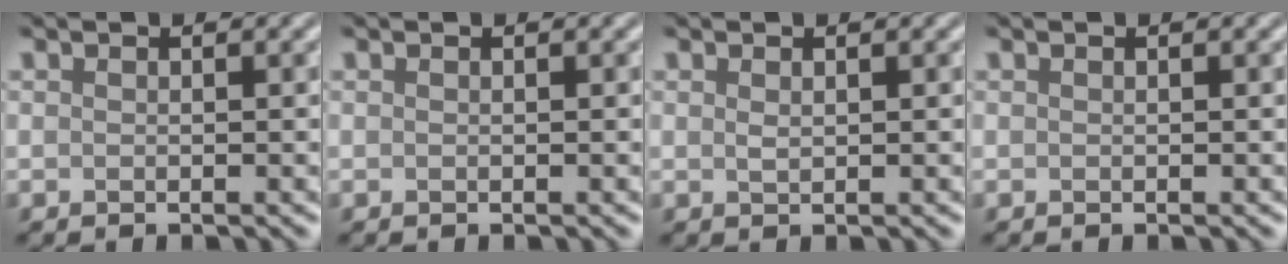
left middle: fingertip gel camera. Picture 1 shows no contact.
{"total": 0.0}
{"total": 0.7, "force": [0.3, 0.3, 0.5], "torque": [-0.013, -0.001, 0.007]}
{"total": 0.0}